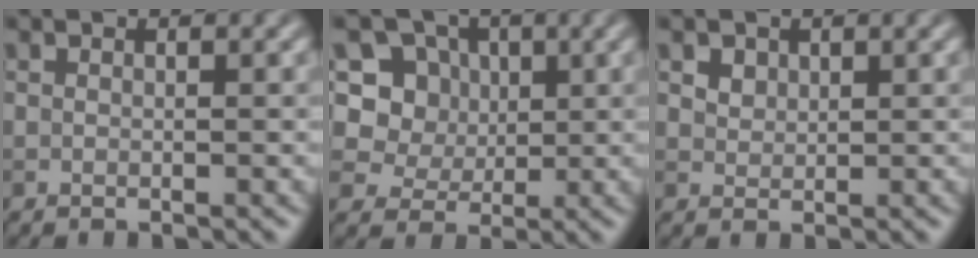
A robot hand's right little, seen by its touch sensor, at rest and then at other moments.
{"total": 7.7, "force": [2.8, 6.6, 2.8], "torque": [-0.054, 0.007, 0.037]}
{"total": 2.4, "force": [1.5, 1.6, 1.0], "torque": [-0.028, 0.001, 0.029]}